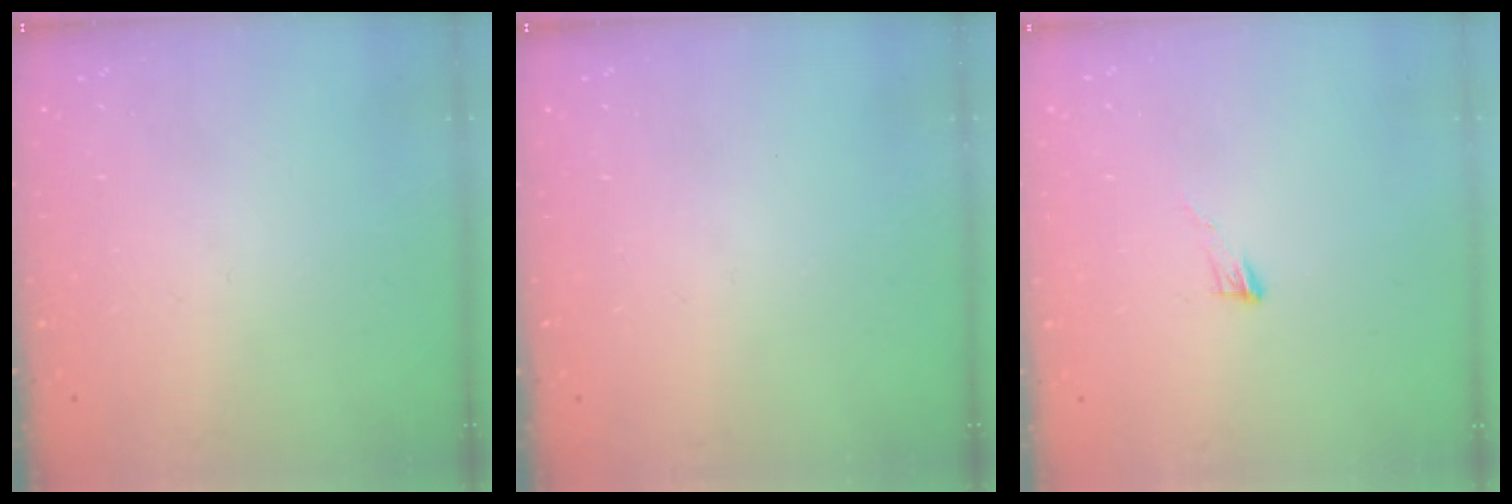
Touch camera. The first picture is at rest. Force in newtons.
{"total": 0.0}
{"total": 3.8, "press": 3.8, "slide": 0.3}